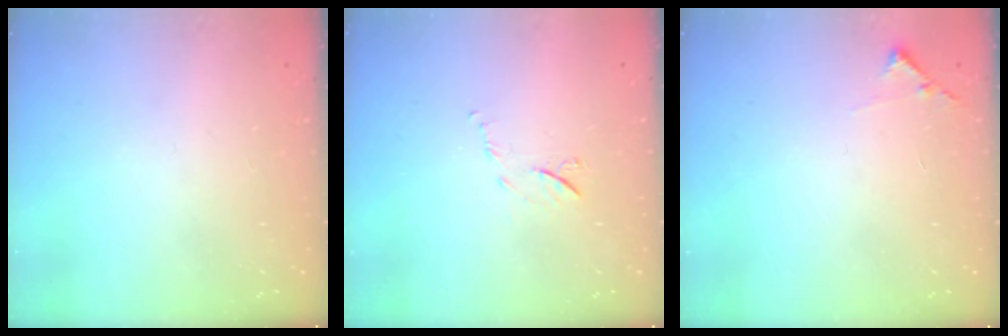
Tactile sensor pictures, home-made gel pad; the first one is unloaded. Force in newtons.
{"total": 7.0, "press": 7.0, "slide": 0.7}
{"total": 5.5, "press": 5.5, "slide": 0.4}